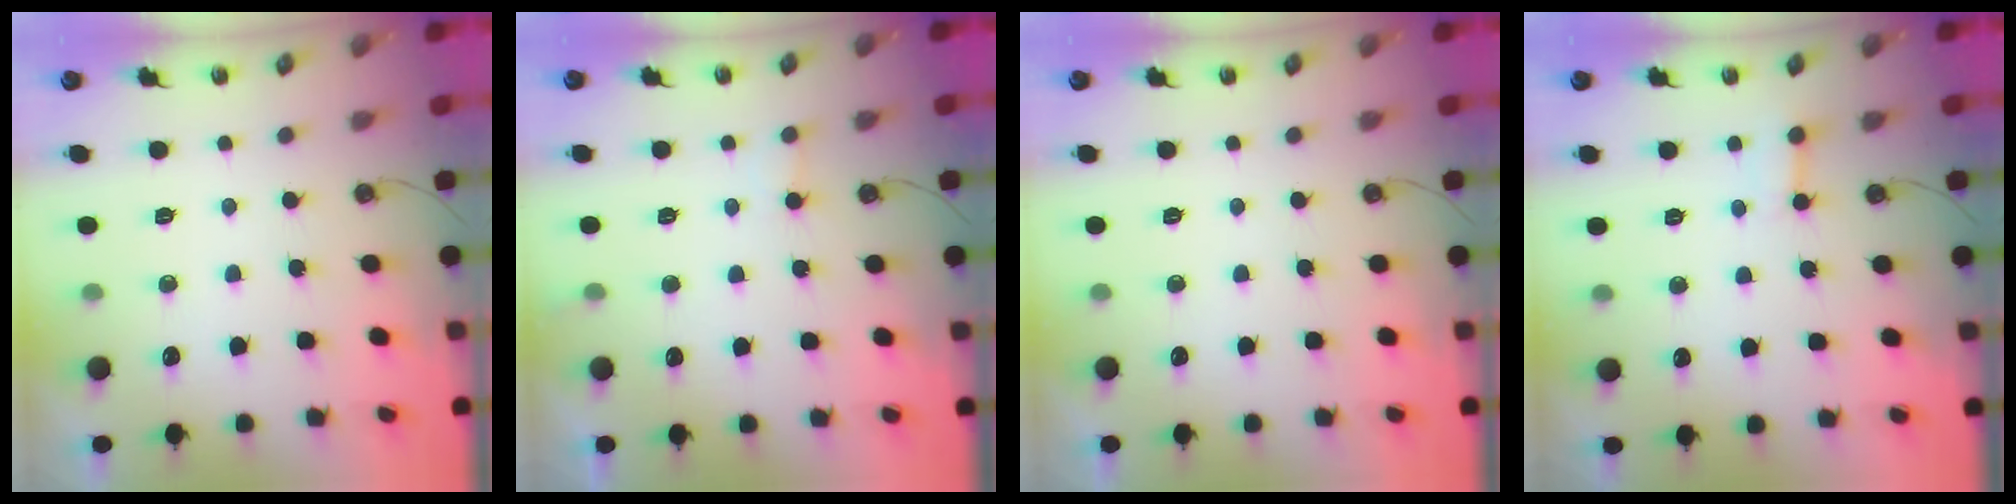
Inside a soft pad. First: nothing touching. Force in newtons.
{"total": 5.7, "press": 5.6, "slide": 0.5}
{"total": 0.0}
{"total": 3.3, "press": 3.3, "slide": 0.2}